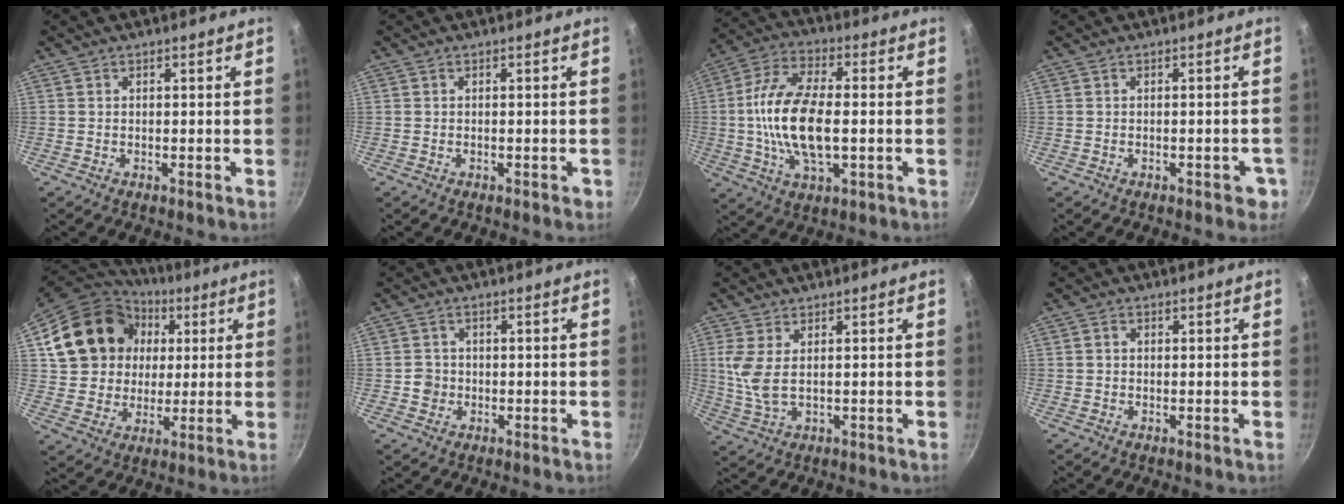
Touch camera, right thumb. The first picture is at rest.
{"total": 1.0, "force": [-0.4, 0.5, 0.7], "torque": [-0.006, 0.005, -0.004]}
{"total": 16.0, "force": [-0.9, 7.5, 14.1], "torque": [-0.272, 0.017, -0.028]}
{"total": 3.1, "force": [-1.3, 1.7, 2.3], "torque": [-0.010, 0.013, -0.011]}
{"total": 20.2, "force": [5.4, 17.0, 9.5], "torque": [-0.164, 0.025, 0.097]}
{"total": 2.8, "force": [-0.7, 2.7, 0.6], "torque": [0.007, 0.011, -0.013]}
{"total": 5.7, "force": [1.3, 2.5, 5.0], "torque": [-0.110, -0.007, 0.031]}
{"total": 1.2, "force": [0.2, 1.0, 0.6], "torque": [-0.008, 0.005, 0.003]}